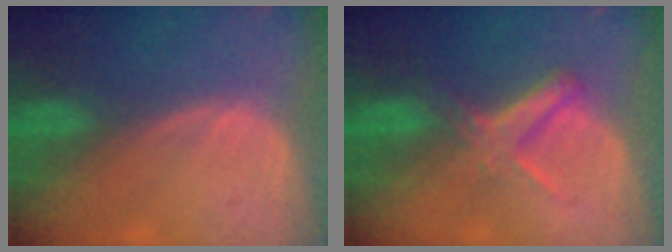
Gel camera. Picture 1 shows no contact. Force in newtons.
{"total": 5.6, "press": 5.2, "slide": 2.2}